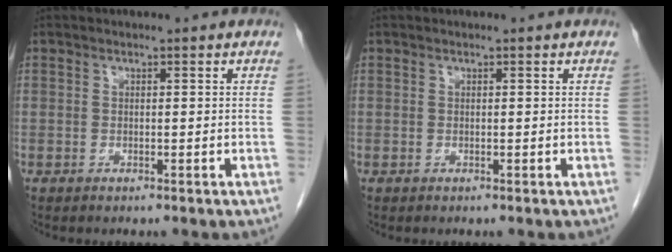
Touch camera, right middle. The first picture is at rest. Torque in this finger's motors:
{"motor_torque": [-0.26, -0.26, 0.00, -0.01]}